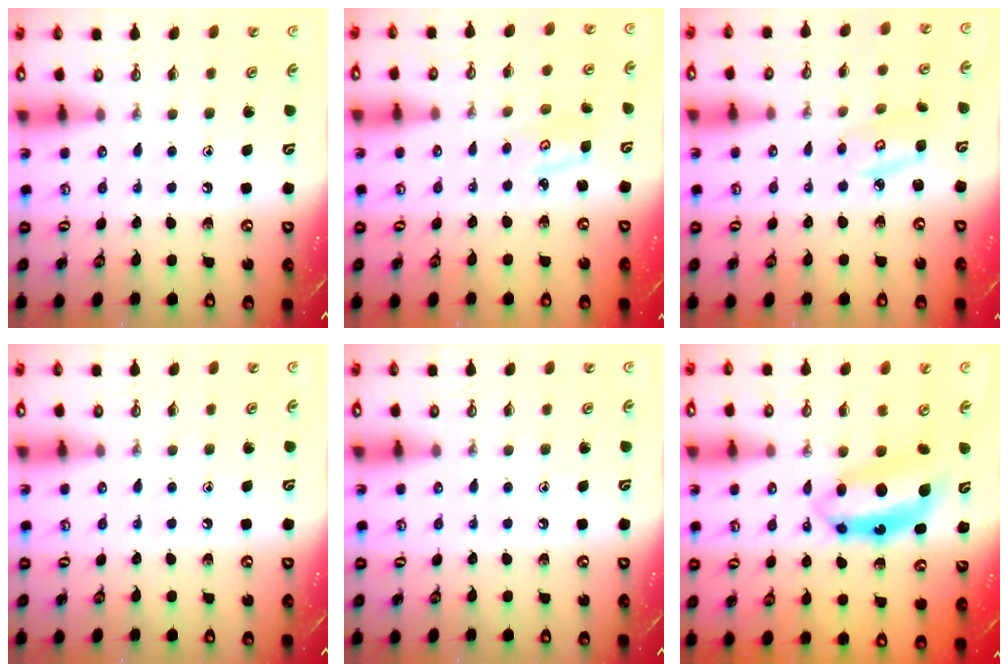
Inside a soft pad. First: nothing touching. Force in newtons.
{"total": 2.6, "press": 2.6, "slide": 0.3}
{"total": 4.0, "press": 3.9, "slide": 0.3}
{"total": 0.0}
{"total": 0.0}
{"total": 8.2, "press": 8.2, "slide": 0.6}